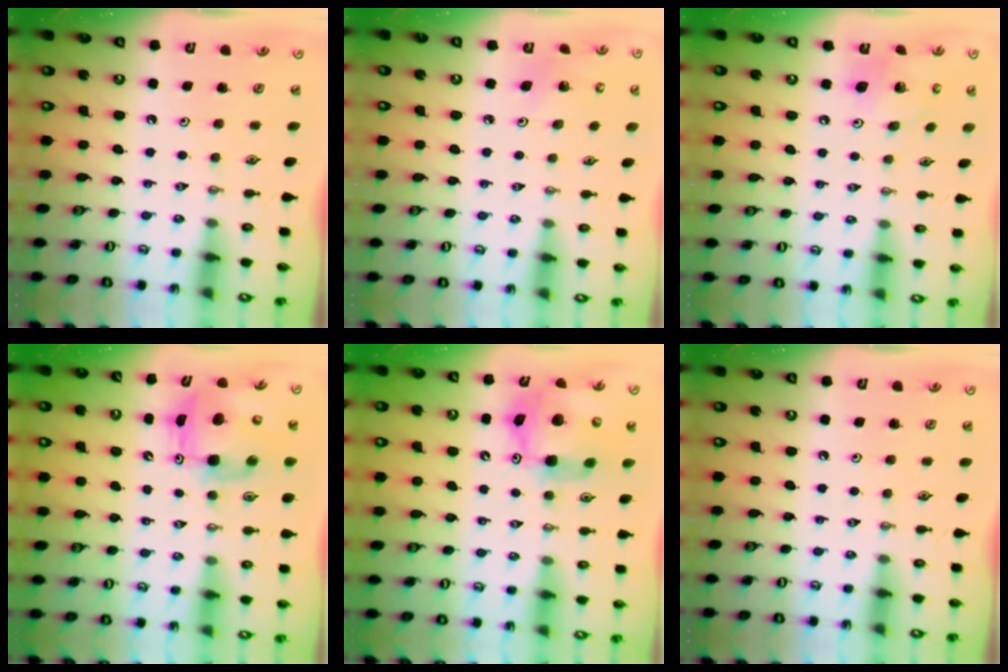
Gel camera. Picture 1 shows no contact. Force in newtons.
{"total": 4.1, "press": 3.7, "slide": 1.8}
{"total": 13.4, "press": 13.0, "slide": 3.0}
{"total": 8.3, "press": 8.1, "slide": 1.4}
{"total": 12.0, "press": 11.9, "slide": 0.8}
{"total": 0.0}